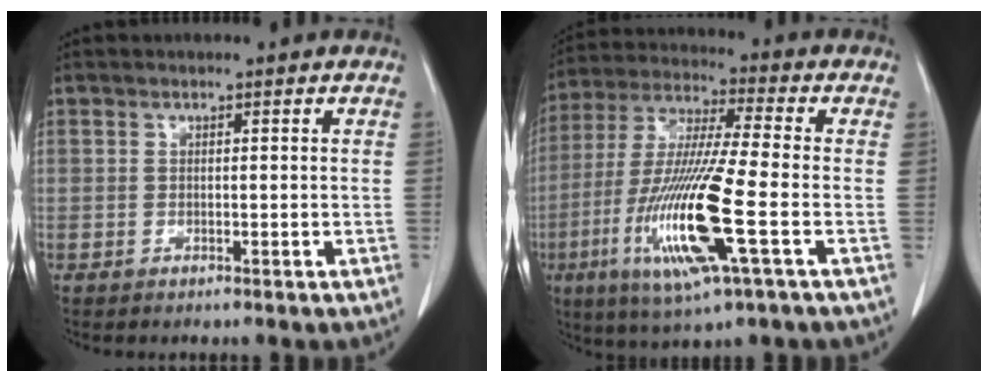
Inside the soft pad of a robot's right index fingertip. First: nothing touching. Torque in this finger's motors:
{"motor_torque": [2.14, 0.00, 0.99, 0.21]}